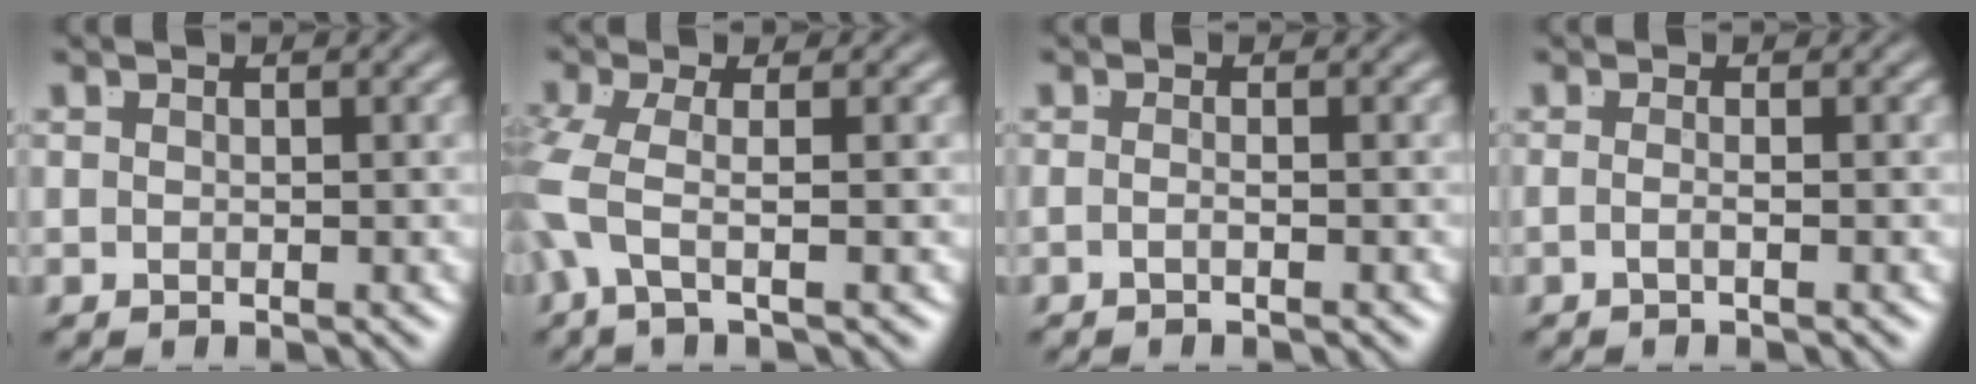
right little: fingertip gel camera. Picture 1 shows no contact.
{"total": 3.8, "force": [0.0, 1.5, 3.5], "torque": [-0.096, -0.009, 0.000]}
{"total": 1.5, "force": [-1.1, -0.7, 0.8], "torque": [-0.019, -0.005, -0.018]}
{"total": 1.8, "force": [-1.1, -0.9, 1.0], "torque": [-0.026, -0.011, -0.014]}